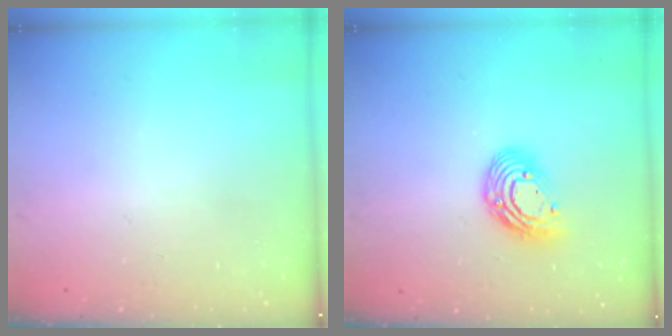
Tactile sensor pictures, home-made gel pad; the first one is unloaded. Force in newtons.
{"total": 11.6, "press": 11.5, "slide": 1.2}